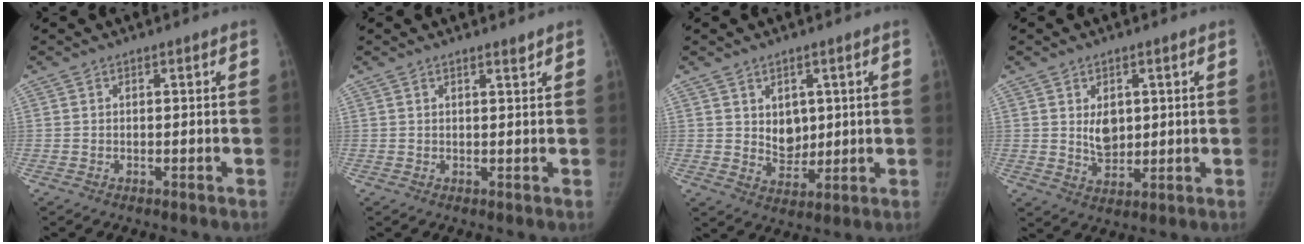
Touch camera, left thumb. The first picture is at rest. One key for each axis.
{"total": 0.9, "fx": 0.8, "fy": 0.0, "fz": 0.4, "tx": -0.004, "ty": -0.007, "tz": 0.013}
{"total": 5.8, "fx": 1.4, "fy": 4.5, "fz": 3.4, "tx": -0.026, "ty": -0.016, "tz": 0.033}
{"total": 5.4, "fx": 1.1, "fy": 3.8, "fz": 3.6, "tx": -0.038, "ty": -0.013, "tz": 0.026}